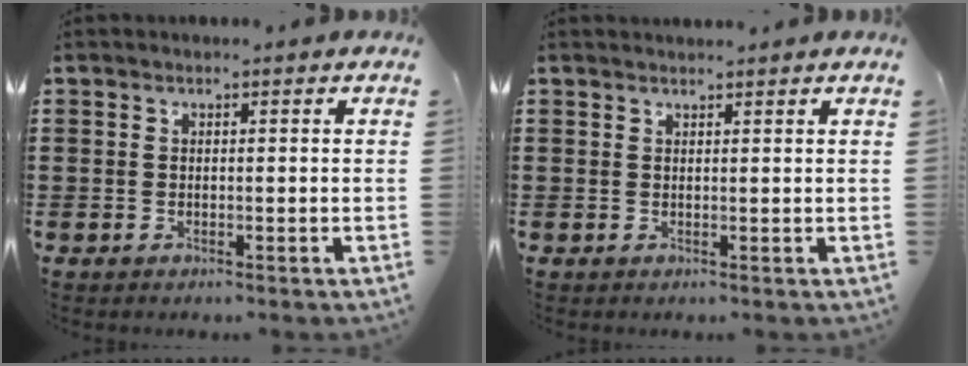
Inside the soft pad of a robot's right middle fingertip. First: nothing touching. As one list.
[{"total": 1.0, "force": [1.0, -0.1, -0.1], "torque": [0.000, -0.003, 0.019]}]